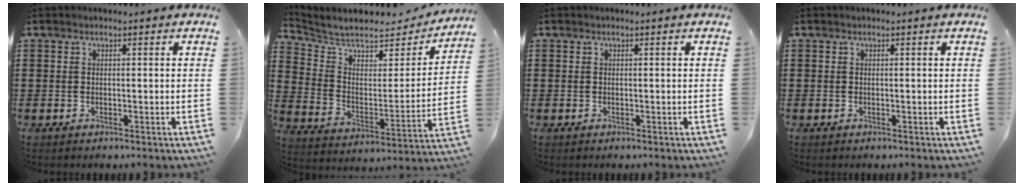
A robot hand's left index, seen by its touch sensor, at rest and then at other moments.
{"total": 6.0, "force": [5.4, 1.8, 1.9], "torque": [-0.070, -0.039, 0.089]}
{"total": 0.0}
{"total": 0.0}